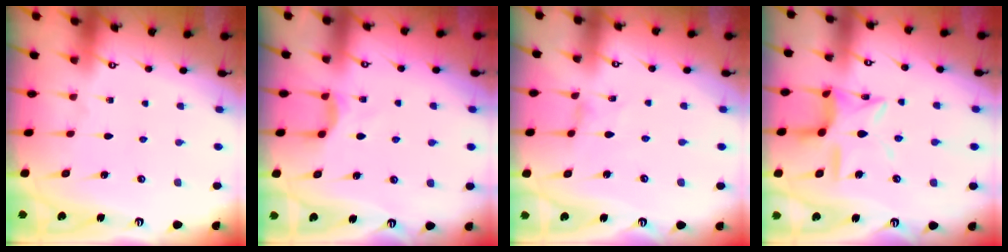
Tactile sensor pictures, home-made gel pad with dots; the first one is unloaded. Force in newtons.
{"total": 2.8, "press": 2.8, "slide": 0.4}
{"total": 0.0}
{"total": 13.2, "press": 13.1, "slide": 1.1}